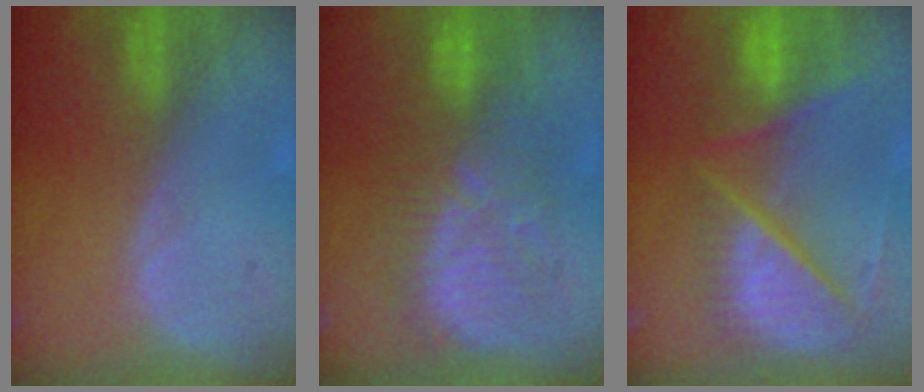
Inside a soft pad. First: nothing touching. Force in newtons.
{"total": 8.9, "press": 8.9, "slide": 0.4}
{"total": 11.5, "press": 9.6, "slide": 6.4}